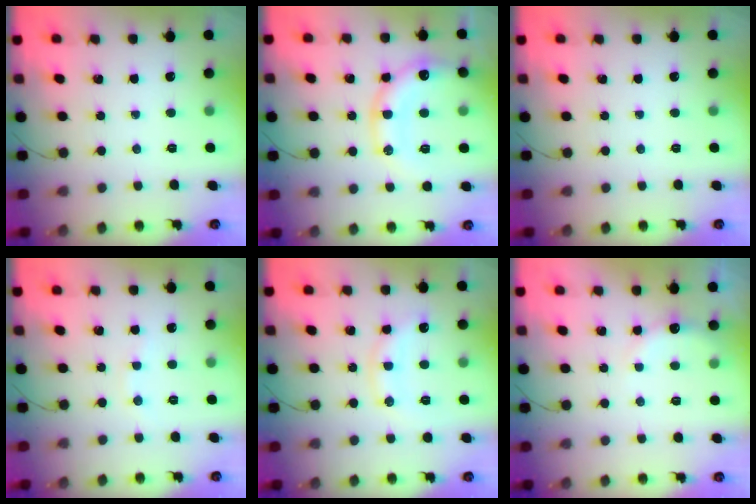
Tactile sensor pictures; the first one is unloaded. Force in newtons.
{"total": 17.1, "press": 16.8, "slide": 2.8}
{"total": 0.0}
{"total": 2.7, "press": 2.6, "slide": 0.8}
{"total": 11.4, "press": 11.4, "slide": 0.8}
{"total": 5.6, "press": 5.4, "slide": 1.3}